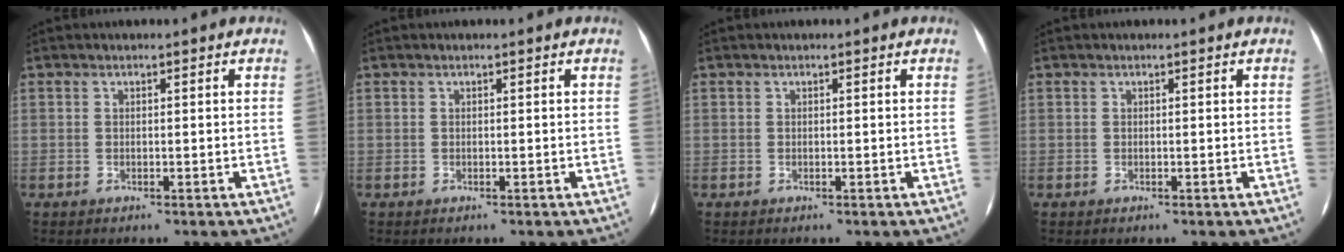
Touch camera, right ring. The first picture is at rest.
{"total": 0.0}
{"total": 0.0}
{"total": 0.0}